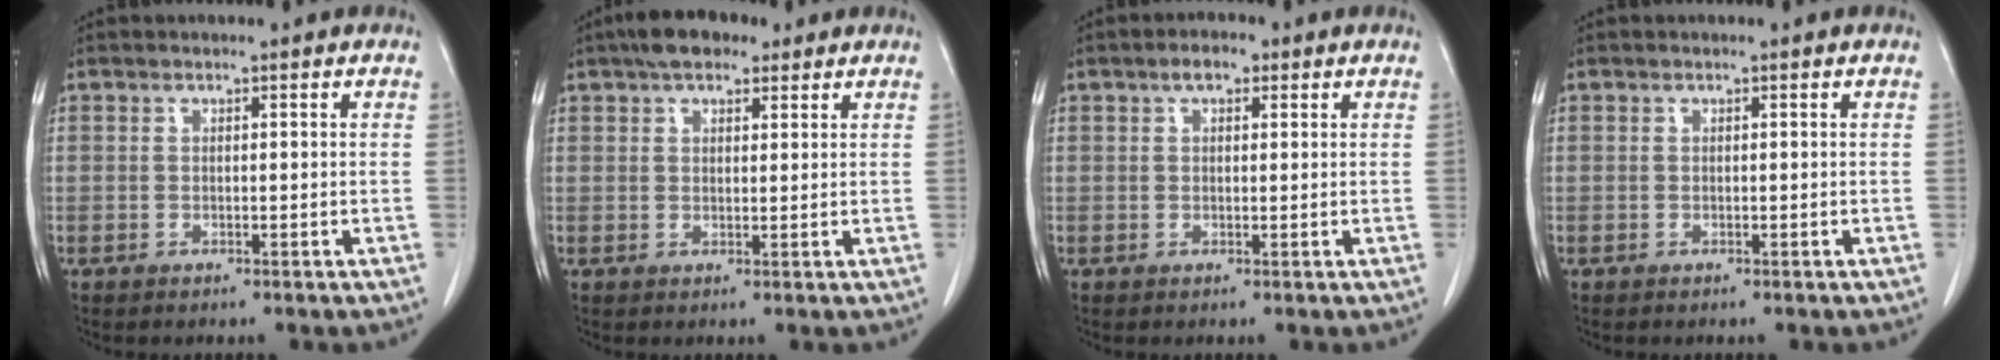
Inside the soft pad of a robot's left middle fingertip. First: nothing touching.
{"total": 5.9, "force": [4.1, 2.5, 3.4], "torque": [-0.061, 0.024, 0.069]}
{"total": 2.6, "force": [1.4, 1.2, 1.8], "torque": [-0.032, 0.010, 0.023]}
{"total": 0.0}